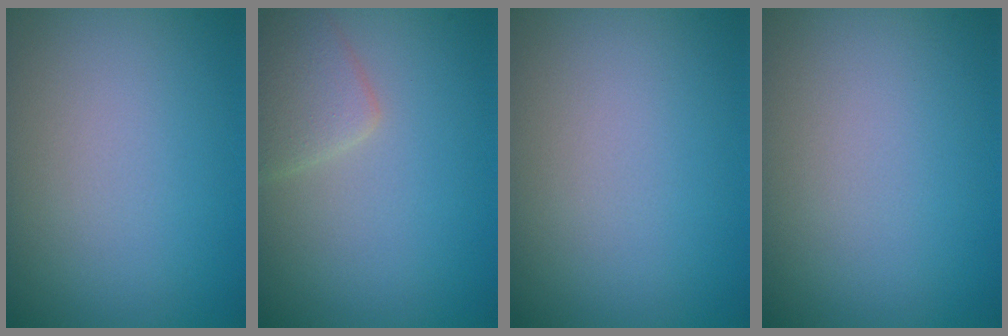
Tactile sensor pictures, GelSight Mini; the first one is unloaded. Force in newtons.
{"total": 2.5, "press": 2.5, "slide": 0.1}
{"total": 0.0}
{"total": 0.0}